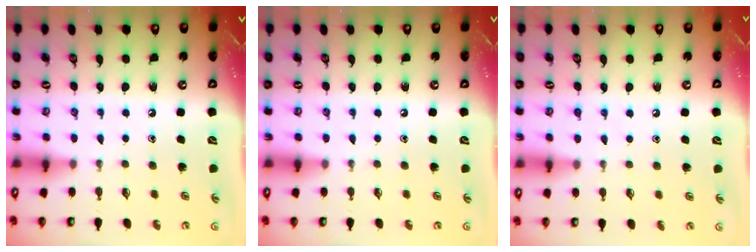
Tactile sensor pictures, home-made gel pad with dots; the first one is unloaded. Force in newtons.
{"total": 0.0}
{"total": 3.9, "press": 3.9, "slide": 0.4}